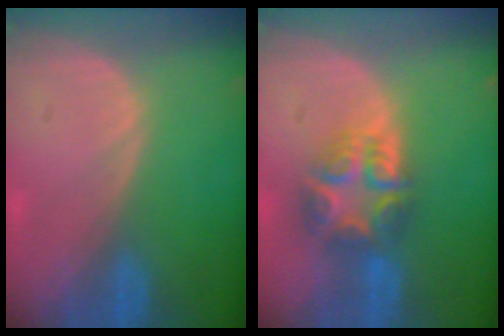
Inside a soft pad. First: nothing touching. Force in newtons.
{"total": 7.7, "press": 6.7, "slide": 3.7}